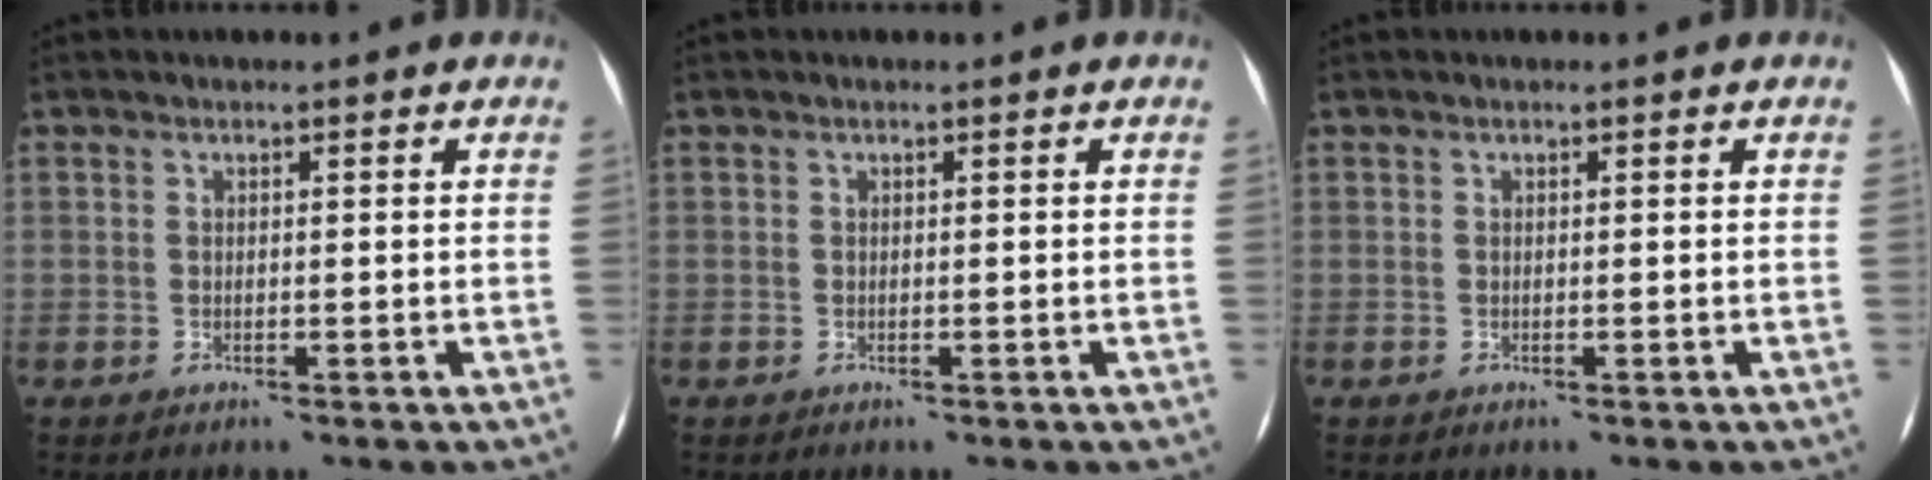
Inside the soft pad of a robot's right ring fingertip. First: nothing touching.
{"total": 0.0}
{"total": 0.0}